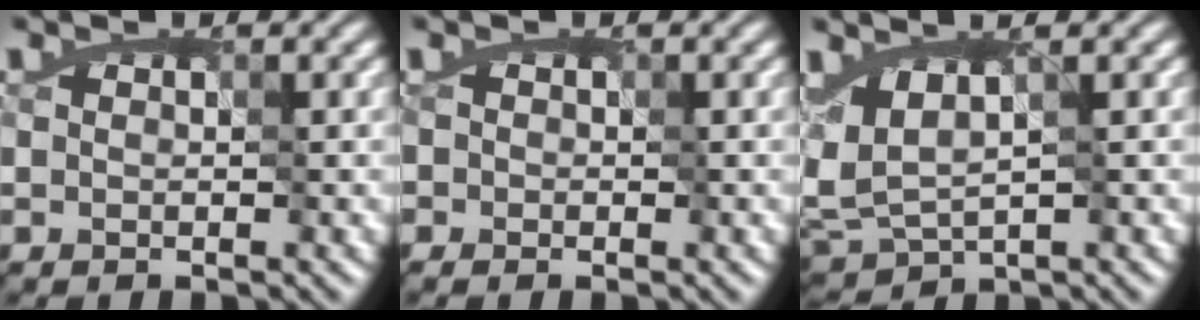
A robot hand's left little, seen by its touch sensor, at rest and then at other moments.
{"total": 0.5, "force": [-0.2, 0.5, 0.0], "torque": [0.001, 0.002, -0.004]}
{"total": 3.0, "force": [0.4, 1.4, 2.7], "torque": [-0.057, 0.001, 0.011]}